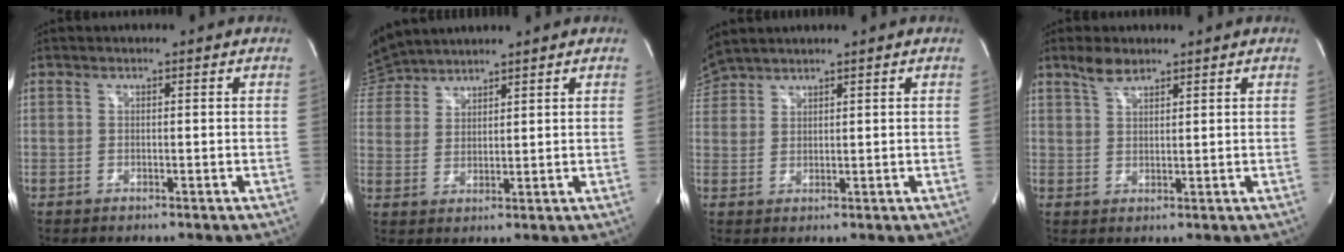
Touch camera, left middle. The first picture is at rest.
{"total": 7.5, "force": [7.3, 1.2, 1.1], "torque": [-0.038, 0.026, 0.151]}
{"total": 4.0, "force": [4.0, 0.1, 0.5], "torque": [-0.027, 0.023, 0.089]}
{"total": 3.4, "force": [2.7, 1.1, 1.7], "torque": [-0.040, 0.006, 0.054]}